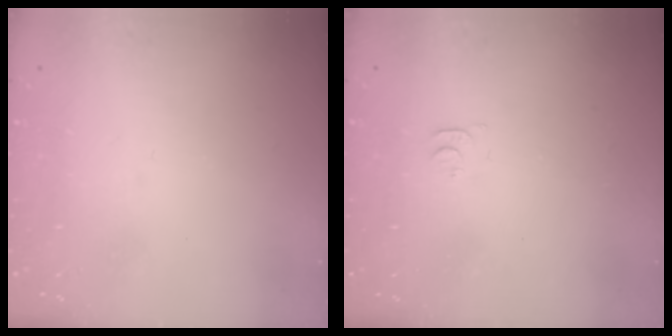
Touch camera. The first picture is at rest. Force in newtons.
{"total": 3.6, "press": 3.6, "slide": 0.4}